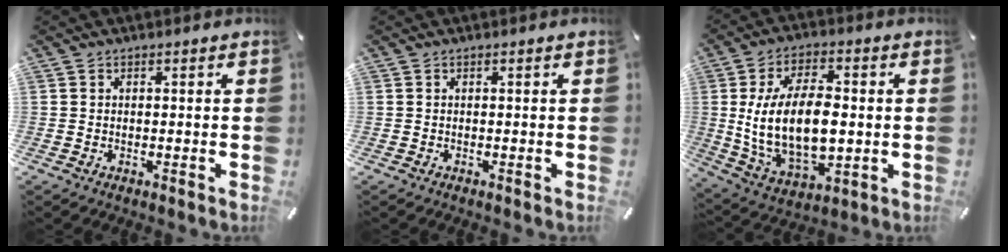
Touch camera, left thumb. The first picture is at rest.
{"total": 0.0}
{"total": 17.7, "force": [0.4, 10.3, 14.4], "torque": [-0.291, -0.004, 0.008]}